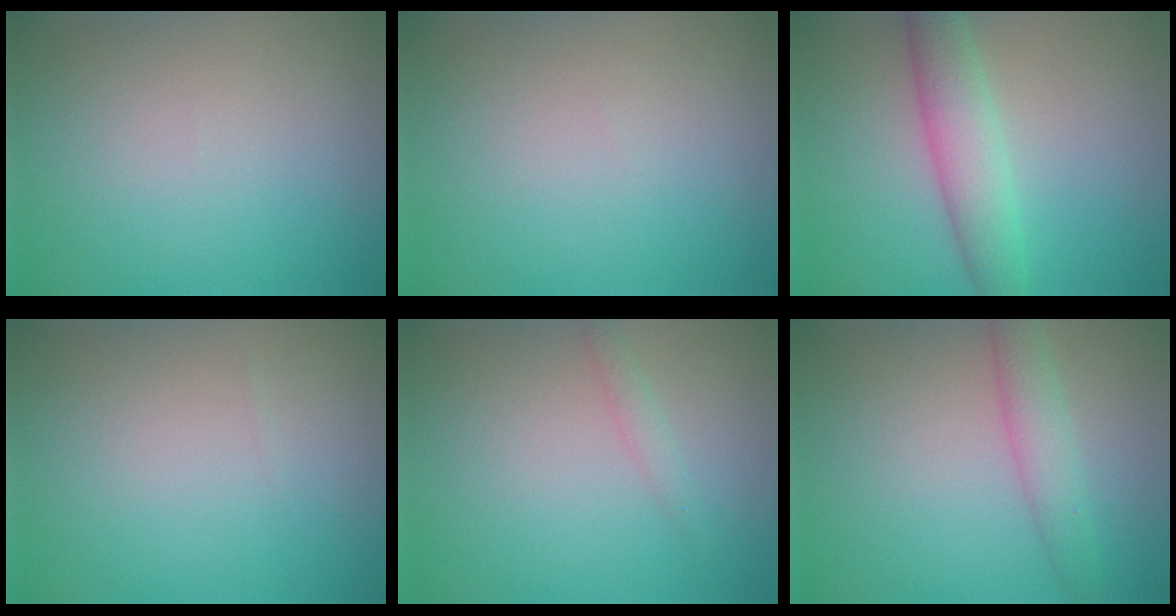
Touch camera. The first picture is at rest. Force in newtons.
{"total": 0.0}
{"total": 4.4, "press": 4.4, "slide": 0.1}
{"total": 0.0}
{"total": 1.0, "press": 1.0, "slide": 0.0}
{"total": 2.7, "press": 2.6, "slide": 0.2}